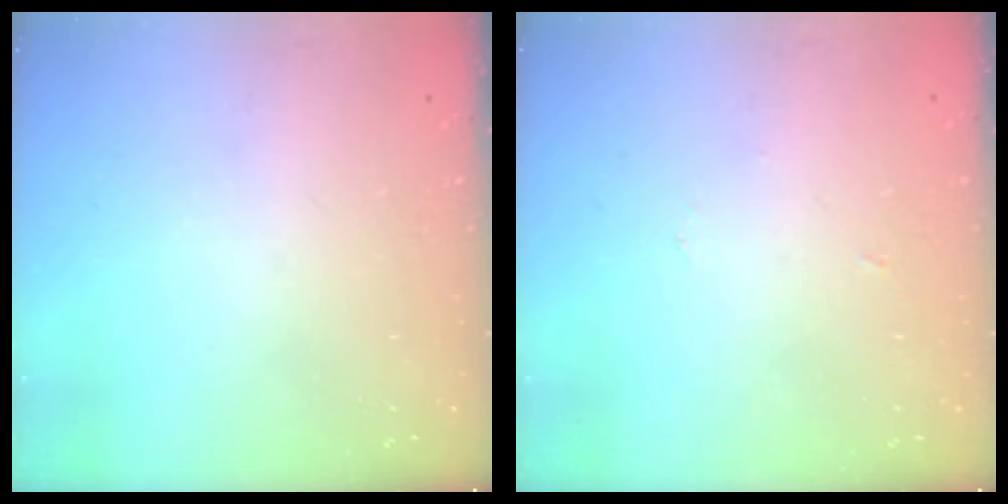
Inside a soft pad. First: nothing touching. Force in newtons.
{"total": 2.5, "press": 2.5, "slide": 0.2}